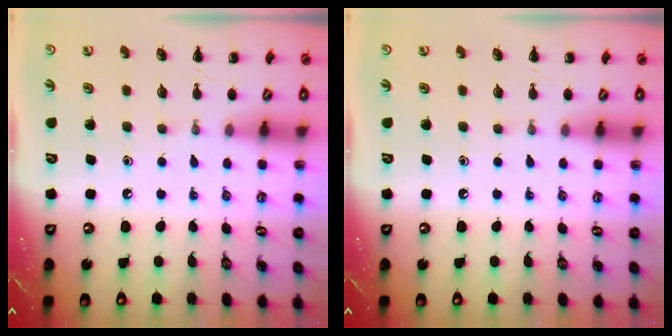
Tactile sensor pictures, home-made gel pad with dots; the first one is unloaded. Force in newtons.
{"total": 0.0}